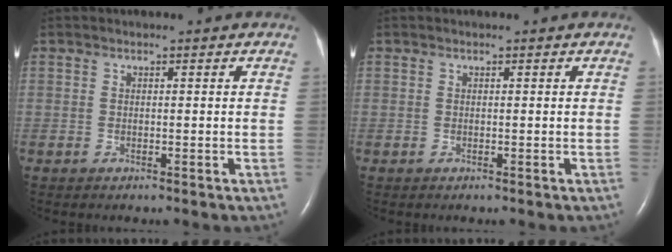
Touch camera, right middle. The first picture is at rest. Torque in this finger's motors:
{"motor_torque": [-0.01, 0.01, 0.00, 0.00]}